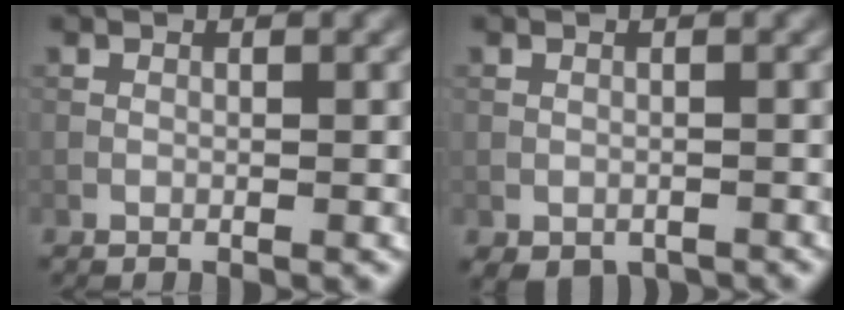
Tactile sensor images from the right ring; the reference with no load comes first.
{"total": 2.2, "force": [-1.3, 1.7, 0.7], "torque": [-0.006, -0.013, -0.019]}